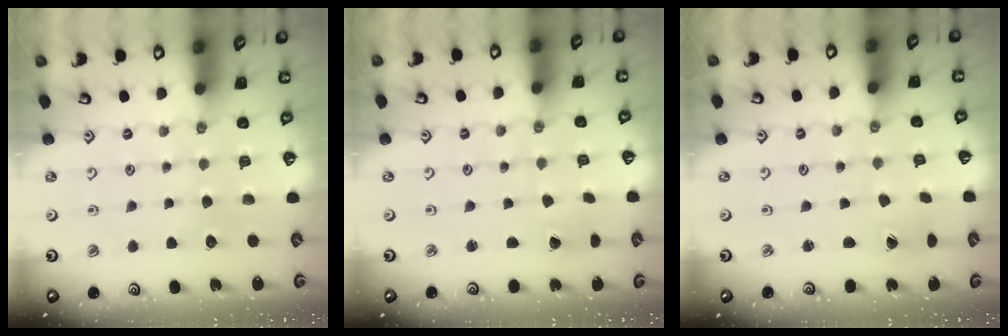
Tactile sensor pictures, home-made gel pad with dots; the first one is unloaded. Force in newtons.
{"total": 1.5, "press": 1.5, "slide": 0.1}
{"total": 0.5, "press": 0.5, "slide": 0.1}